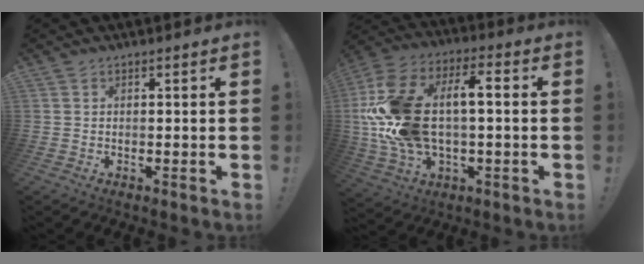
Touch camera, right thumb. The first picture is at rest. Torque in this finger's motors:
{"motor_torque": [2.50, 2.50, 1.74, -1.03, 0.45]}